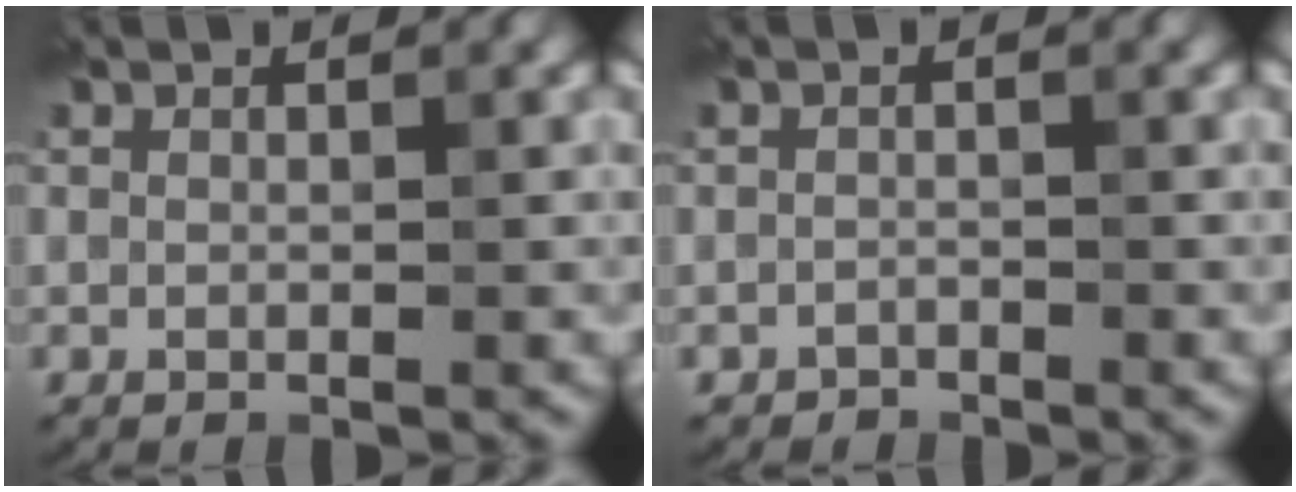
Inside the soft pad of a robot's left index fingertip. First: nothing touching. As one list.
[{"total": 1.0, "force": [-0.9, 0.4, 0.0], "torque": [0.002, 0.002, -0.017]}]